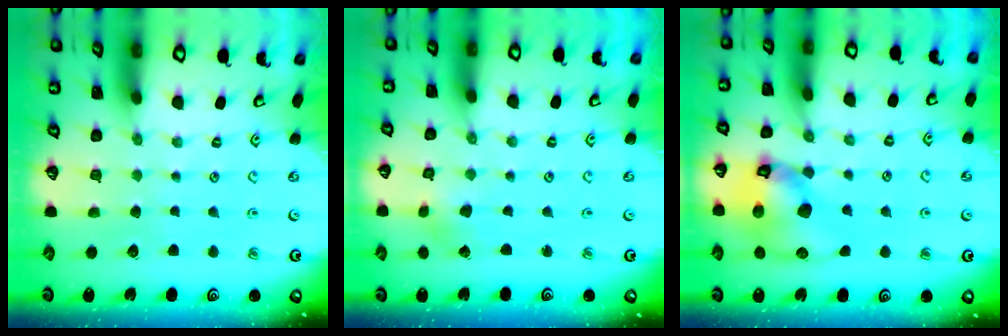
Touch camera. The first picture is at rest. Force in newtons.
{"total": 1.5, "press": 1.5, "slide": 0.2}
{"total": 14.8, "press": 14.6, "slide": 2.2}